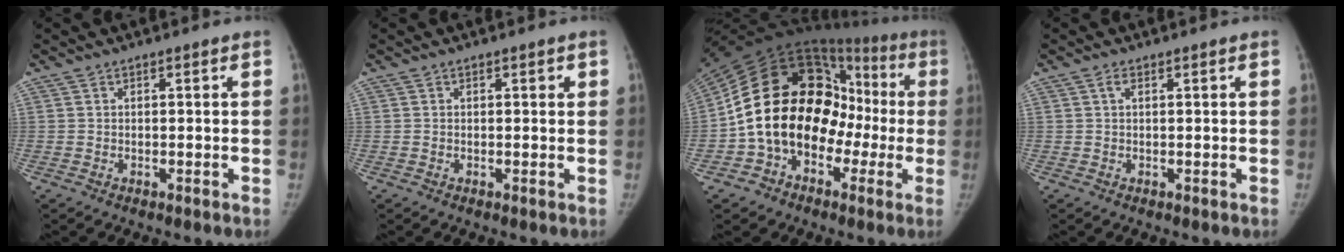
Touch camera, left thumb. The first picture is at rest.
{"total": 0.7, "force": [0.3, 0.4, 0.5], "torque": [0.001, 0.001, 0.003]}
{"total": 22.3, "force": [-3.2, 15.9, 15.3], "torque": [-0.213, 0.095, -0.053]}
{"total": 0.9, "force": [0.2, 0.4, 0.7], "torque": [-0.014, 0.005, 0.001]}